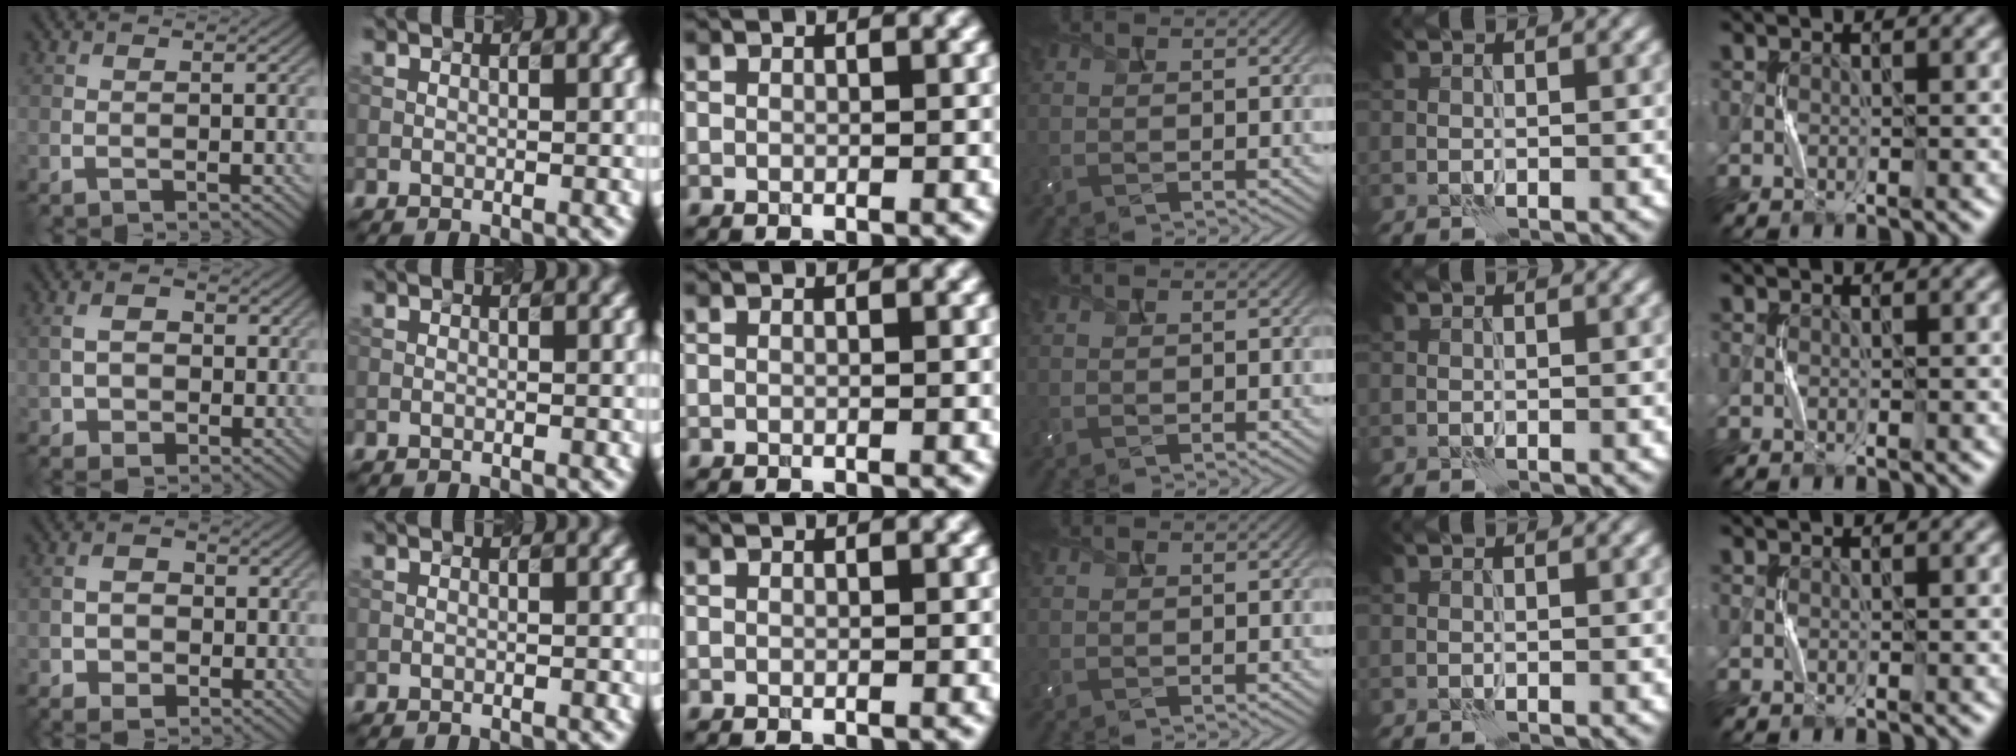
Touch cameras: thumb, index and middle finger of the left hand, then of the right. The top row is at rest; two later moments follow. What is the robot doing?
{"motion": "squeeze", "object": "bubble wrap"}